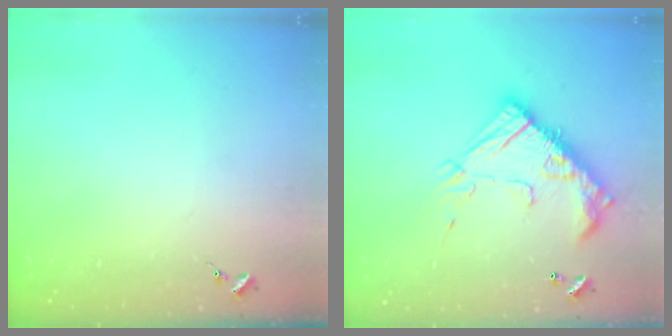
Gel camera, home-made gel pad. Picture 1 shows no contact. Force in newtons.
{"total": 20.8, "press": 20.8, "slide": 0.6}